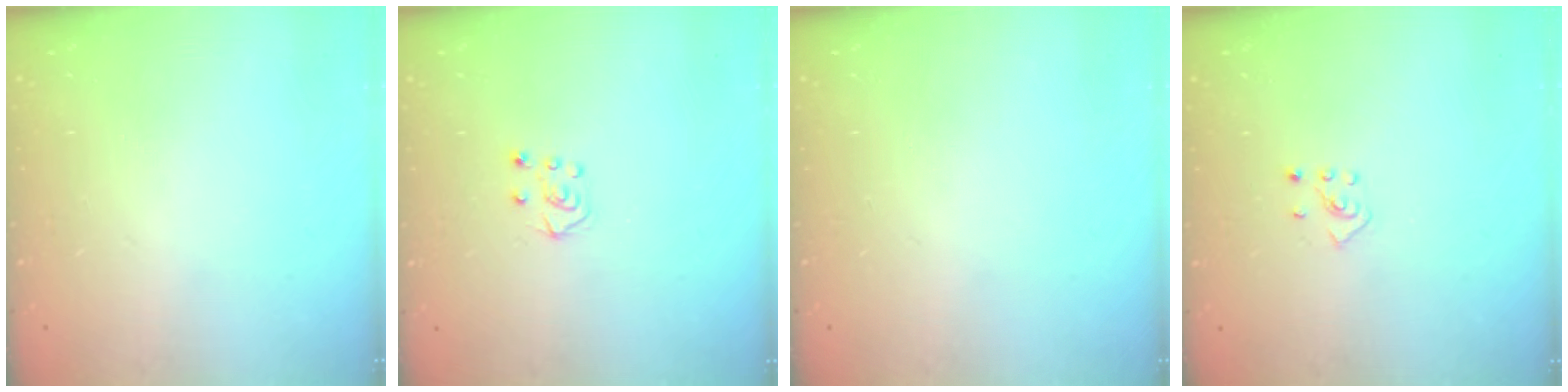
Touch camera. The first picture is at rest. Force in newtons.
{"total": 5.3, "press": 5.3, "slide": 0.6}
{"total": 0.0}
{"total": 2.7, "press": 2.6, "slide": 0.9}